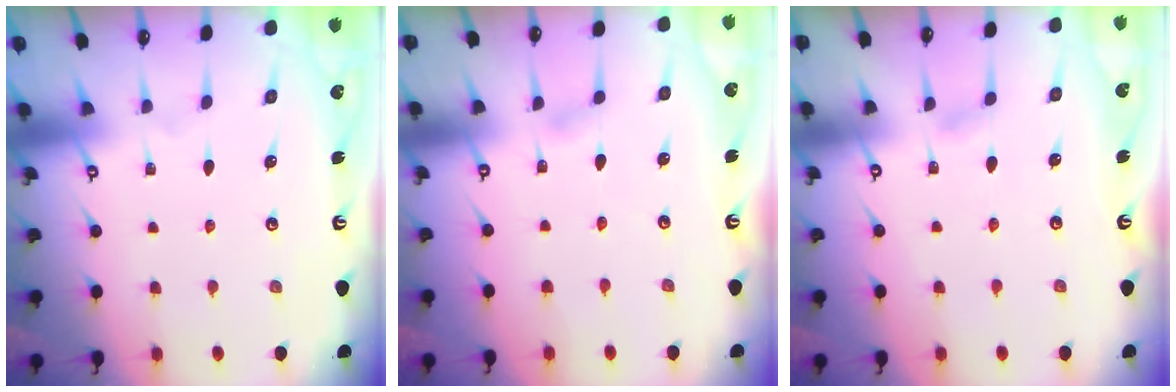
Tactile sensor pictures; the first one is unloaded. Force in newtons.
{"total": 2.7, "press": 2.7, "slide": 0.3}
{"total": 3.6, "press": 3.6, "slide": 0.3}